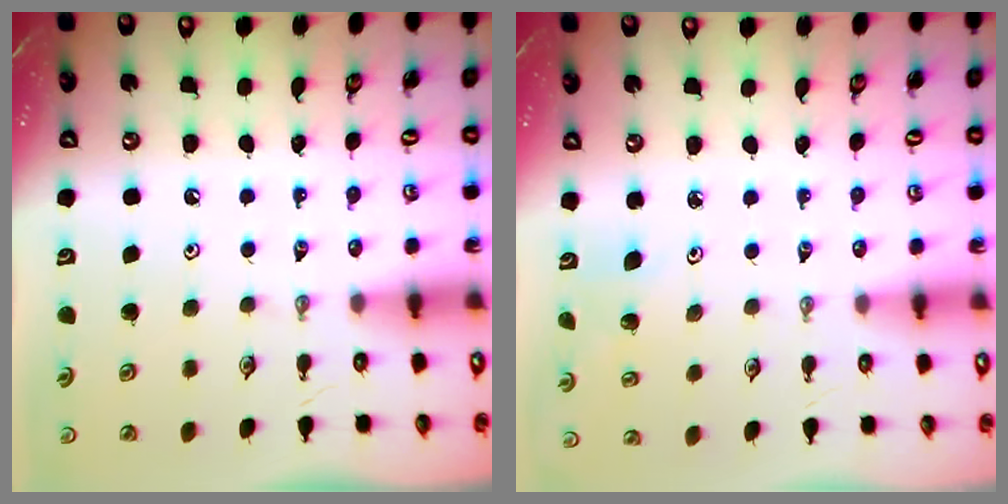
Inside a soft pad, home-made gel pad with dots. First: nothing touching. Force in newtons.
{"total": 4.0, "press": 3.9, "slide": 1.1}